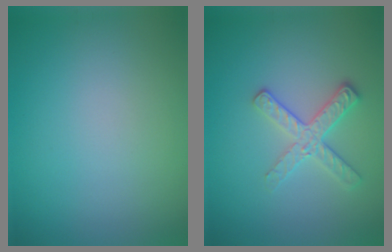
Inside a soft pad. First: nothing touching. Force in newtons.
{"total": 2.6, "press": 2.4, "slide": 0.9}